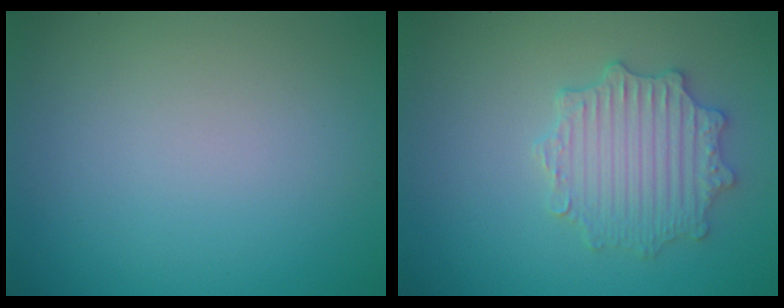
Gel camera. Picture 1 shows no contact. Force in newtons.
{"total": 3.7, "press": 3.5, "slide": 1.4}